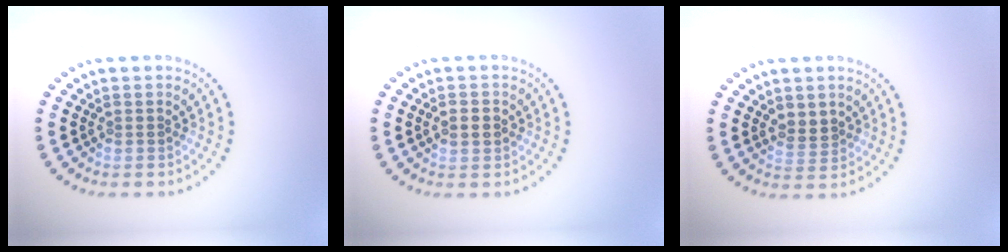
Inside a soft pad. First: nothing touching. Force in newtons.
{"total": 2.3, "press": 2.3, "slide": 0.1}
{"total": 1.8, "press": 1.7, "slide": 0.8}